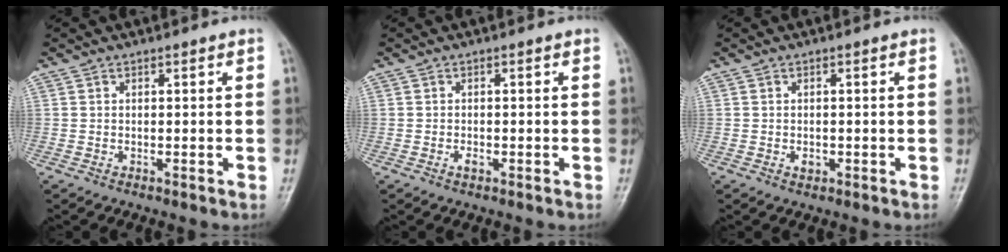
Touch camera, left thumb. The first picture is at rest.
{"total": 1.2, "force": [-0.6, 0.7, 0.8], "torque": [-0.012, 0.003, -0.010]}
{"total": 1.5, "force": [-0.5, 1.1, 0.9], "torque": [-0.007, 0.002, -0.006]}